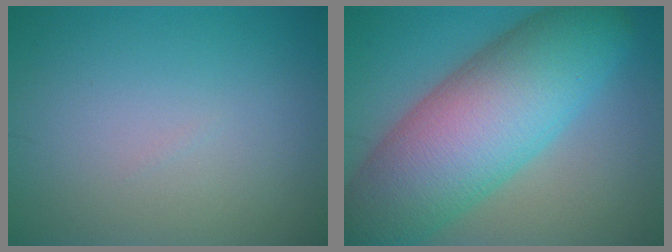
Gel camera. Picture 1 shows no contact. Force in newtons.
{"total": 13.9, "press": 13.9, "slide": 0.3}